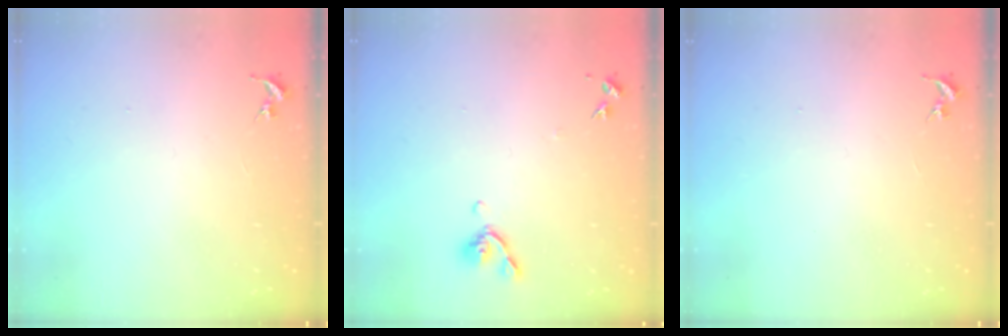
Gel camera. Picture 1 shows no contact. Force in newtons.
{"total": 6.9, "press": 6.7, "slide": 1.5}
{"total": 0.0}